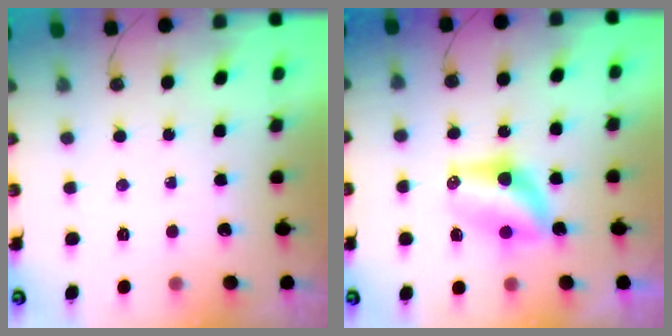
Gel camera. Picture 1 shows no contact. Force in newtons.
{"total": 9.0, "press": 8.1, "slide": 4.0}